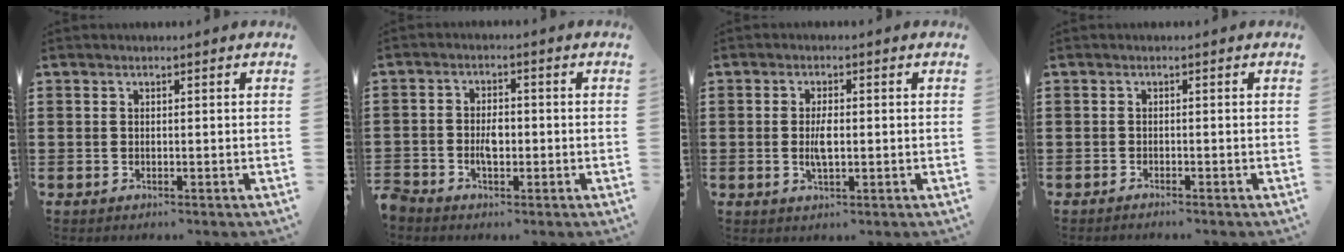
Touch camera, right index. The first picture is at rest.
{"total": 3.4, "force": [-1.1, 2.1, 2.4], "torque": [-0.054, 0.001, -0.024]}
{"total": 3.7, "force": [-0.3, 1.4, 3.4], "torque": [-0.077, -0.005, -0.010]}
{"total": 0.8, "force": [-0.8, 0.0, 0.1], "torque": [-0.004, 0.000, -0.016]}